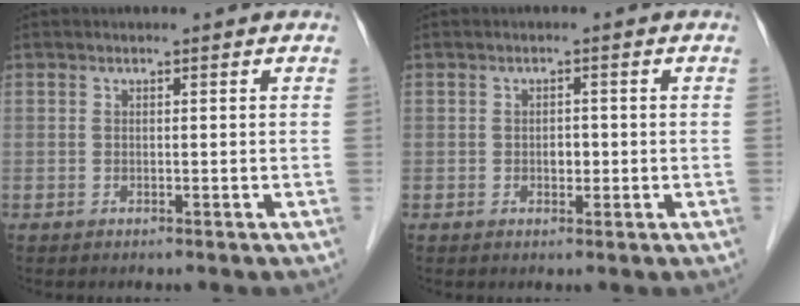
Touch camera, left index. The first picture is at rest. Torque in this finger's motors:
{"motor_torque": [0.10, 0.03, 0.02, 0.01]}